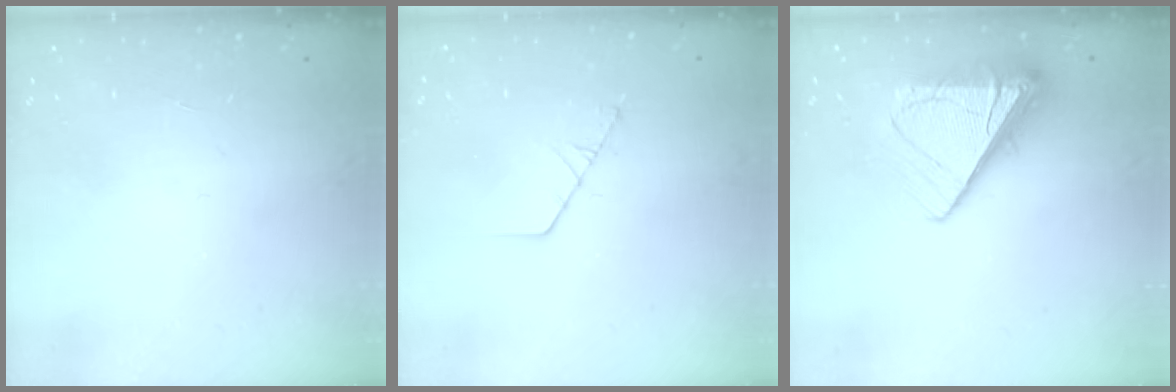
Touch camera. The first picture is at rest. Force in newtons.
{"total": 2.9, "press": 2.9, "slide": 0.3}
{"total": 9.2, "press": 9.2, "slide": 1.3}